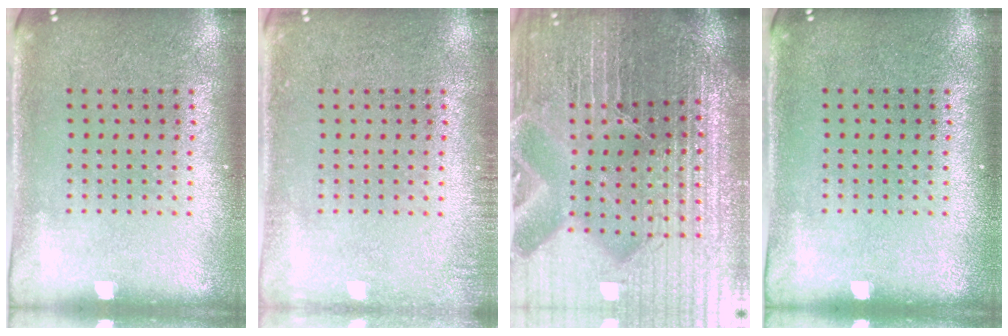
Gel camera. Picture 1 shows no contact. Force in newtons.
{"total": 1.2, "press": 1.1, "slide": 0.2}
{"total": 5.7, "press": 5.3, "slide": 2.2}
{"total": 0.0}